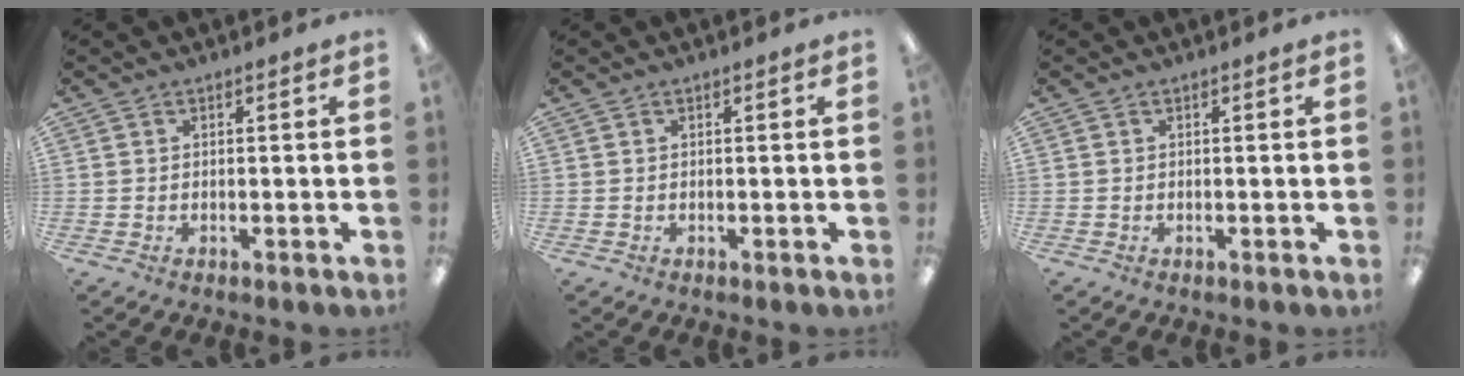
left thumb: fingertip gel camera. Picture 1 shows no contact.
{"total": 0.0}
{"total": 0.0}